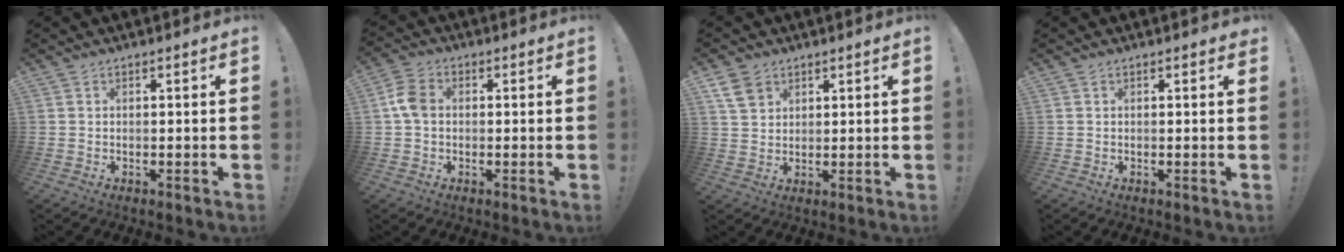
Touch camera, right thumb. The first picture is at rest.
{"total": 6.7, "force": [0.2, 4.9, 4.6], "torque": [-0.092, 0.014, 0.008]}
{"total": 6.3, "force": [3.7, 4.3, 2.7], "torque": [-0.046, -0.009, 0.072]}
{"total": 0.5, "force": [0.3, 0.4, 0.1], "torque": [0.000, 0.000, 0.006]}